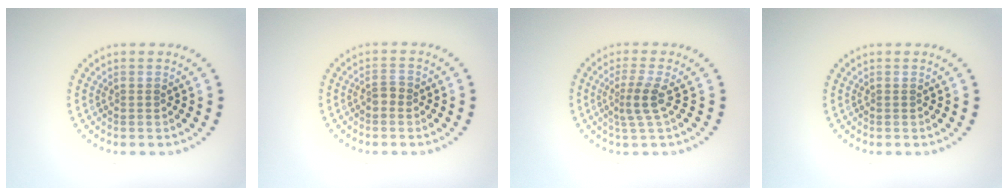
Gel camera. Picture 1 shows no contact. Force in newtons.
{"total": 1.0, "press": 1.0, "slide": 0.2}
{"total": 2.5, "press": 1.8, "slide": 1.7}
{"total": 0.0}